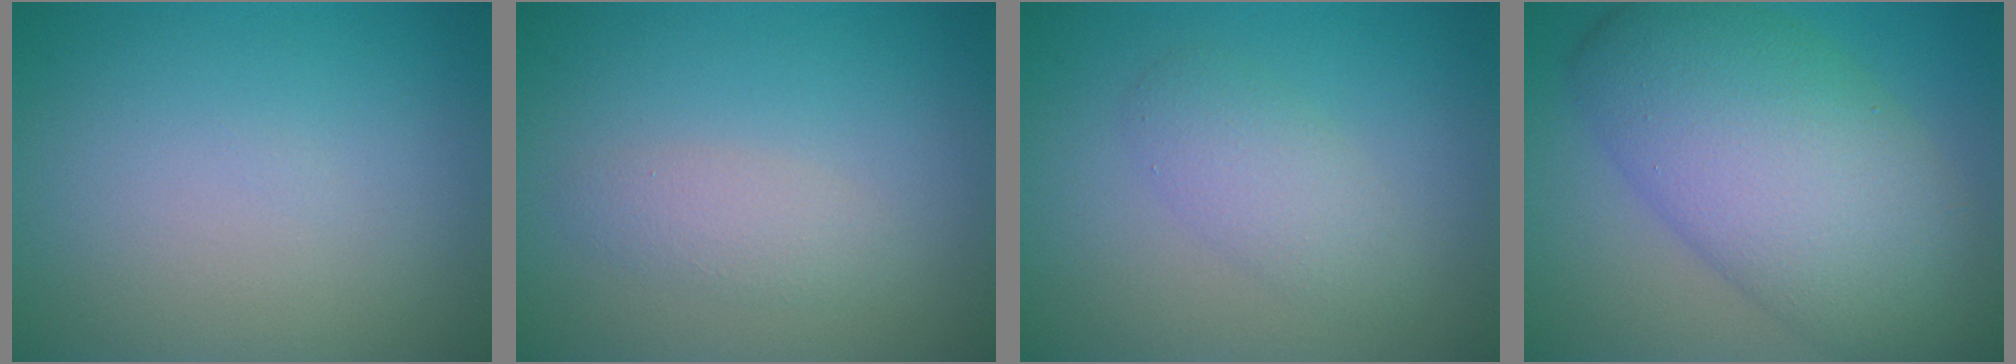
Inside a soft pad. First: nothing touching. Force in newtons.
{"total": 1.8, "press": 1.8, "slide": 0.0}
{"total": 2.6, "press": 2.6, "slide": 0.2}
{"total": 11.4, "press": 11.4, "slide": 0.3}